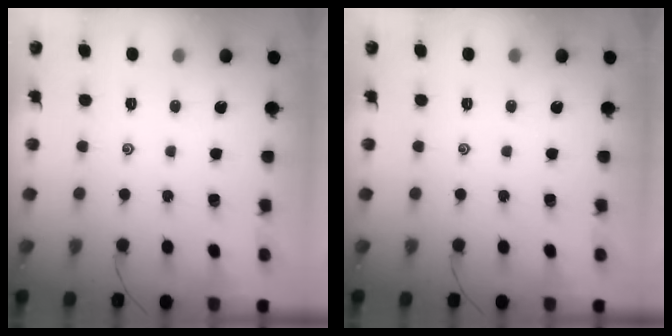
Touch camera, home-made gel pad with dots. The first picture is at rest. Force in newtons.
{"total": 0.0}